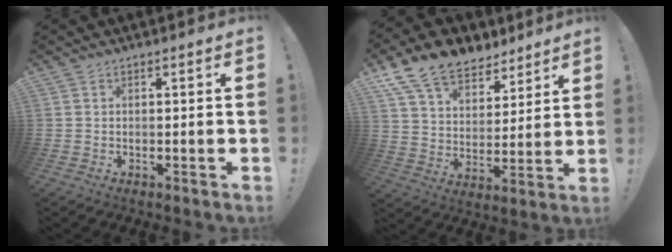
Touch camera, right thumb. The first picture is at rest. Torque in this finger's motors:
{"motor_torque": [-0.10, 2.22, 0.23, 0.37, 0.36]}